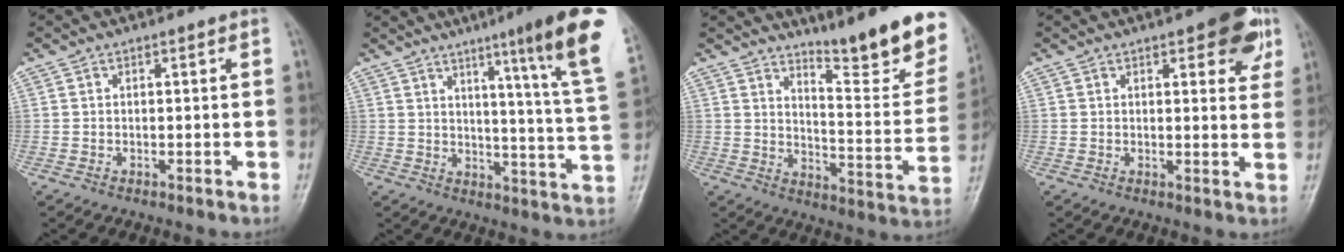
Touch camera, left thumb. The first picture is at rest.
{"total": 18.0, "force": [9.7, 0.3, 15.2], "torque": [-0.192, -0.053, 0.121]}
{"total": 18.1, "force": [13.8, 3.0, 11.3], "torque": [-0.122, -0.114, 0.194]}
{"total": 8.4, "force": [4.4, 3.3, 6.4], "torque": [-0.051, -0.013, 0.048]}